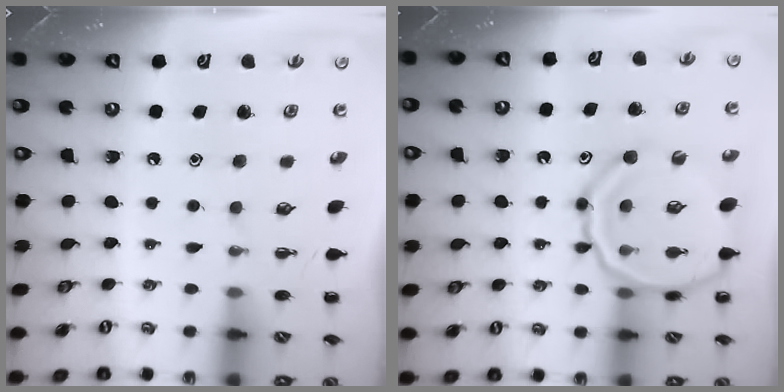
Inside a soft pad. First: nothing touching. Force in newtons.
{"total": 17.4, "press": 17.2, "slide": 2.7}